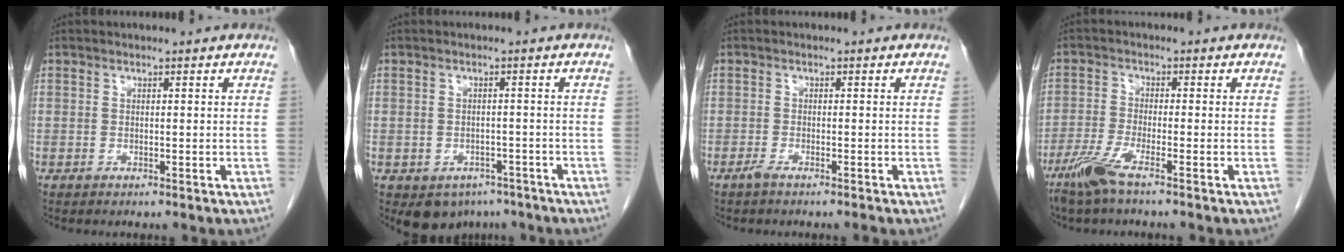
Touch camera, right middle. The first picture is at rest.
{"total": 5.3, "force": [-3.5, 3.7, 1.5], "torque": [-0.014, 0.007, -0.042]}
{"total": 1.5, "force": [-1.3, -0.2, 0.8], "torque": [-0.020, -0.002, -0.027]}
{"total": 5.1, "force": [-3.6, 0.1, 3.6], "torque": [-0.085, -0.013, -0.079]}